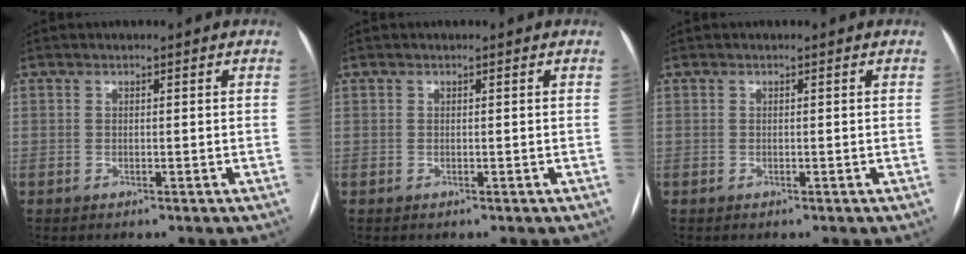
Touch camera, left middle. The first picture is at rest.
{"total": 0.0}
{"total": 0.0}